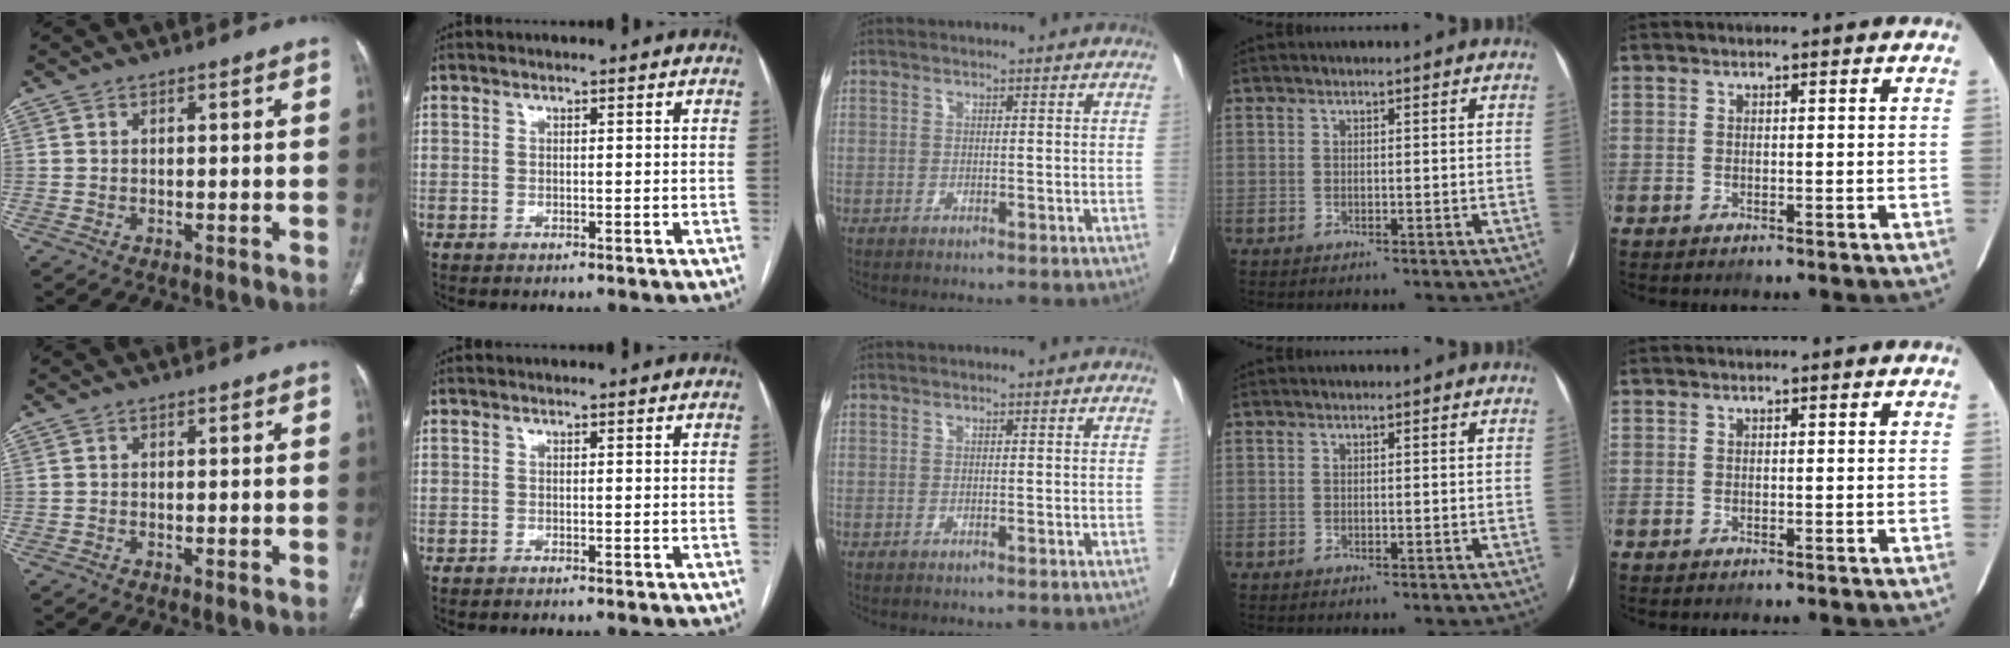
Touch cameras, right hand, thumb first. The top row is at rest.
{"index": {"total": 1.4, "force": [-1.3, 0.0, 0.6], "torque": [-0.006, -0.001, -0.018]}}